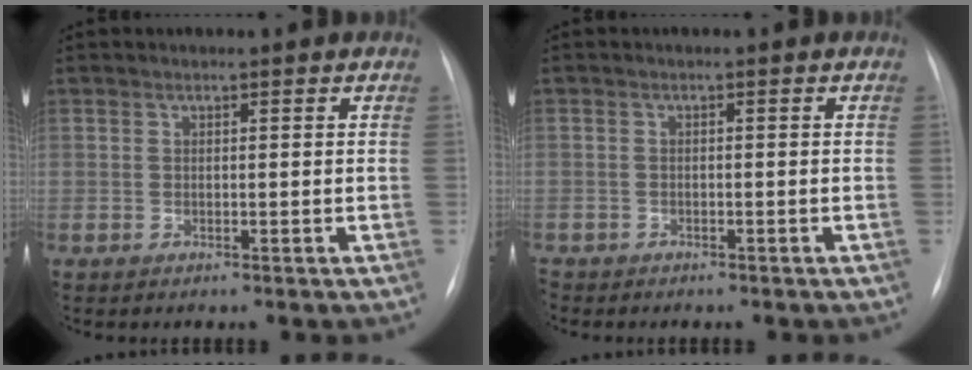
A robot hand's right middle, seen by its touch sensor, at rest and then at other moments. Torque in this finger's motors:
{"motor_torque": [0.33, -0.39, 0.04, -0.08]}